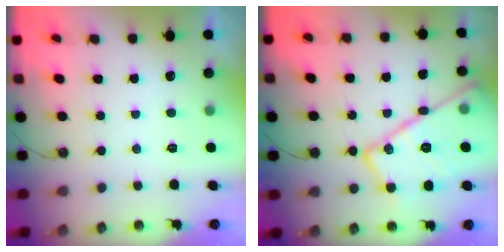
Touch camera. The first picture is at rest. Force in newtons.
{"total": 23.7, "press": 23.6, "slide": 2.3}